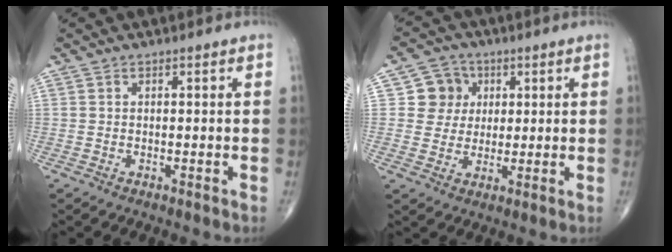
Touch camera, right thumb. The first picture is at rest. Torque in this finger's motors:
{"motor_torque": [-0.35, 0.53, 0.18, 0.25, -0.01]}